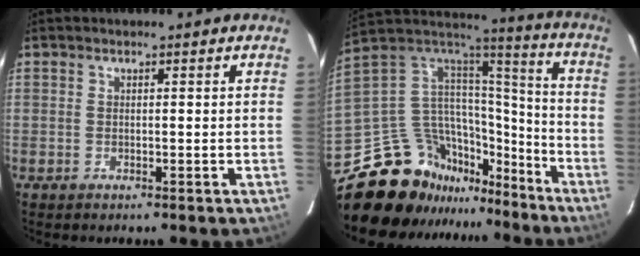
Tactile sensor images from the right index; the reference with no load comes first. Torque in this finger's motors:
{"motor_torque": [0.41, -1.73, 0.05, -0.21]}